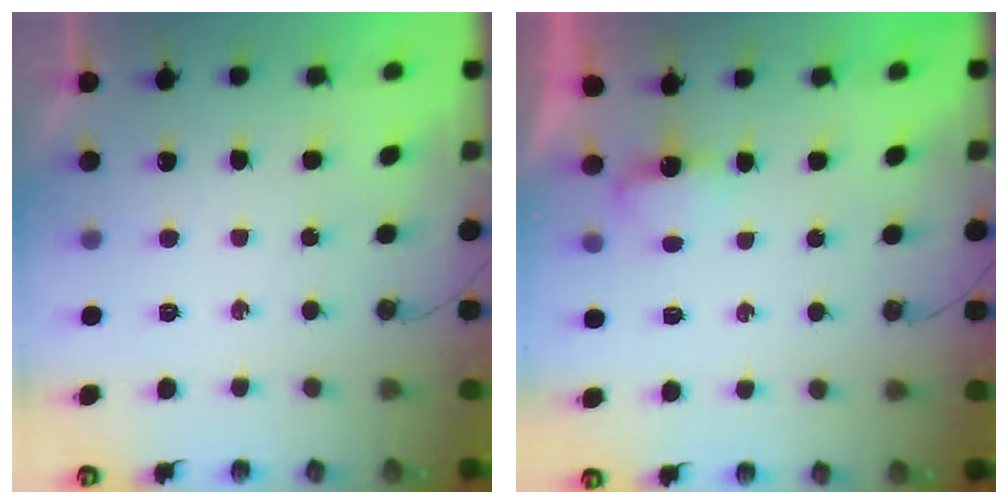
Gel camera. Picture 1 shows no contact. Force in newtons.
{"total": 2.9, "press": 2.8, "slide": 0.6}